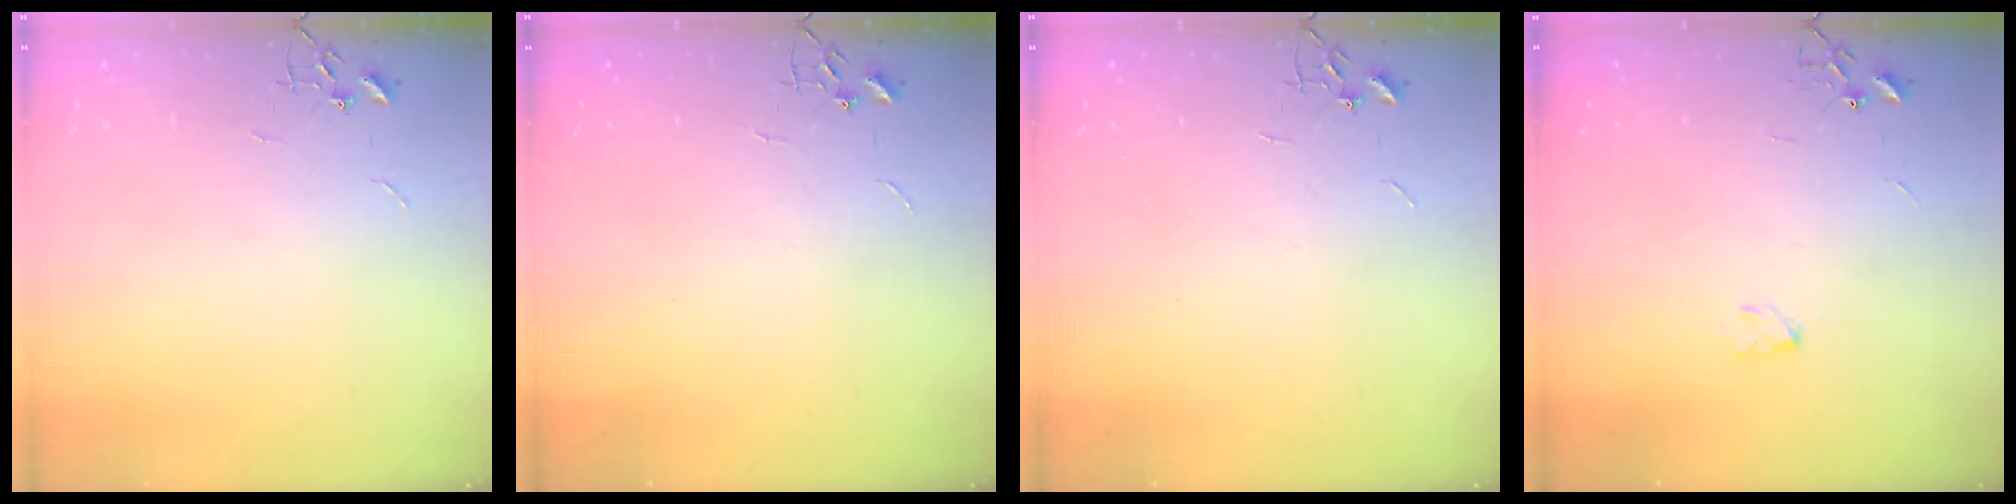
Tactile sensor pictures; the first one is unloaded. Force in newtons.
{"total": 0.0}
{"total": 0.0}
{"total": 3.9, "press": 3.9, "slide": 0.7}